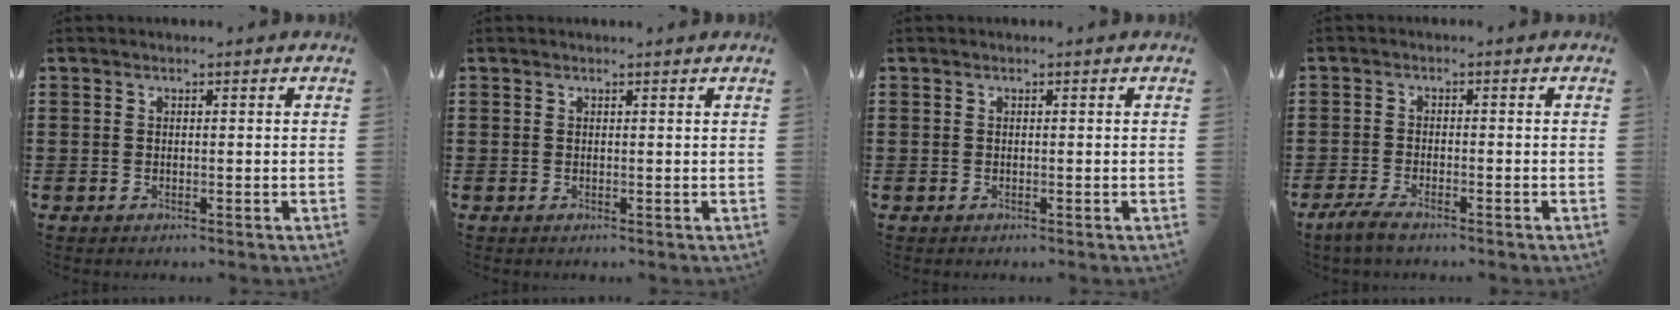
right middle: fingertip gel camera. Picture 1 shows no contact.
{"total": 0.0}
{"total": 0.0}
{"total": 3.1, "force": [-2.4, 0.6, 1.8], "torque": [-0.052, -0.005, -0.054]}